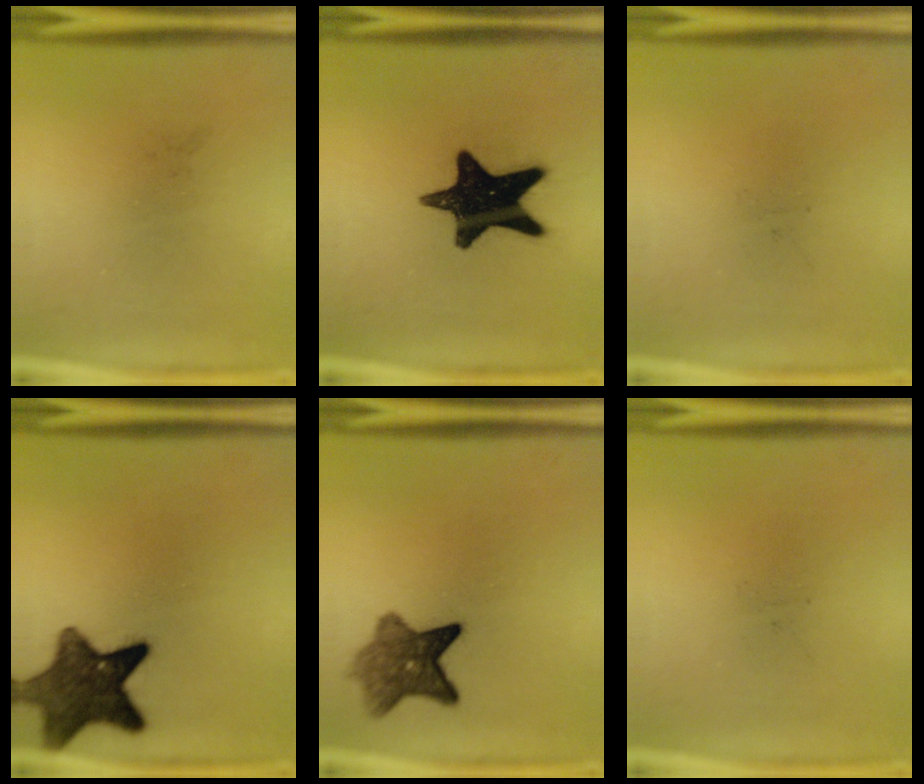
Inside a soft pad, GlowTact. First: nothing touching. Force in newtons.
{"total": 17.1}
{"total": 0.0}
{"total": 11.1}
{"total": 7.0}
{"total": 0.0}